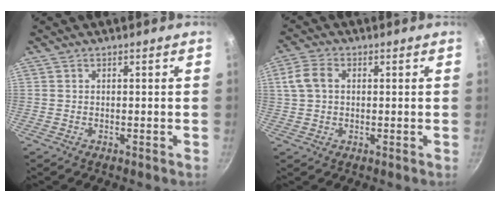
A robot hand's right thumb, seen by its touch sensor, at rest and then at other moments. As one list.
[{"total": 5.3, "force": [0.9, 3.8, 3.6], "torque": [-0.069, 0.010, 0.013]}]